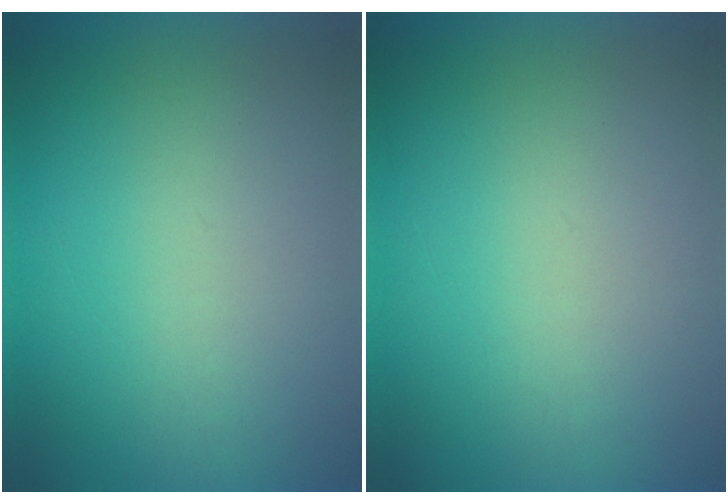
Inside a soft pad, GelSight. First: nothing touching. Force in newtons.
{"total": 1.0}